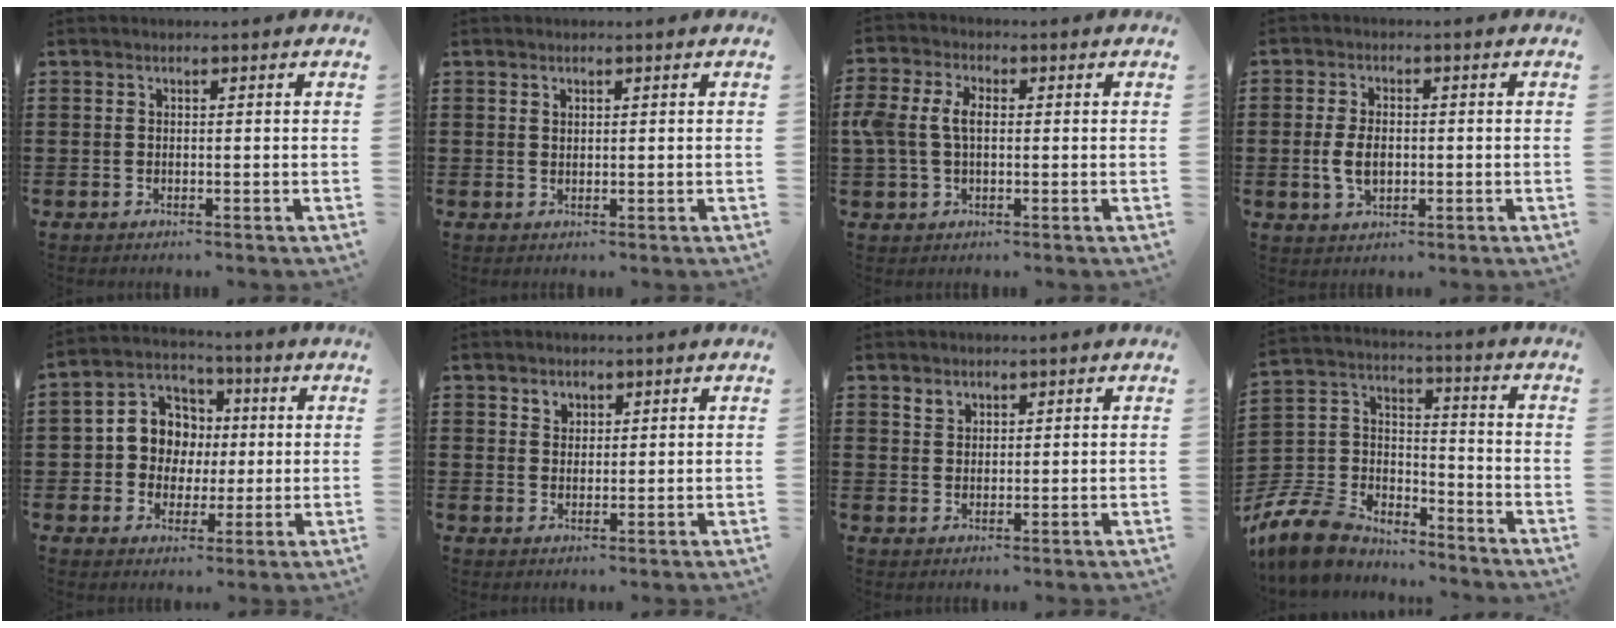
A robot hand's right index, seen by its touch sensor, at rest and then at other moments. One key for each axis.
{"total": 0.7, "fx": 0.6, "fy": 0.3, "fz": 0.2, "tx": -0.006, "ty": 0.000, "tz": 0.013}
{"total": 4.9, "fx": 0.4, "fy": 3.1, "fz": 3.8, "tx": -0.102, "ty": 0.003, "tz": -0.001}
{"total": 4.6, "fx": -0.4, "fy": 2.8, "fz": 3.7, "tx": -0.085, "ty": 0.002, "tz": -0.011}
{"total": 7.2, "fx": 0.6, "fy": 6.9, "fz": 1.9, "tx": -0.068, "ty": 0.013, "tz": 0.012}
{"total": 1.8, "fx": 1.4, "fy": 1.1, "fz": 0.1, "tx": -0.008, "ty": 0.003, "tz": 0.027}
{"total": 1.6, "fx": 1.3, "fy": 0.9, "fz": 0.1, "tx": -0.007, "ty": 0.002, "tz": 0.027}
{"total": 9.7, "fx": -8.5, "fy": 3.6, "fz": 2.8, "tx": -0.095, "ty": 0.009, "tz": -0.173}